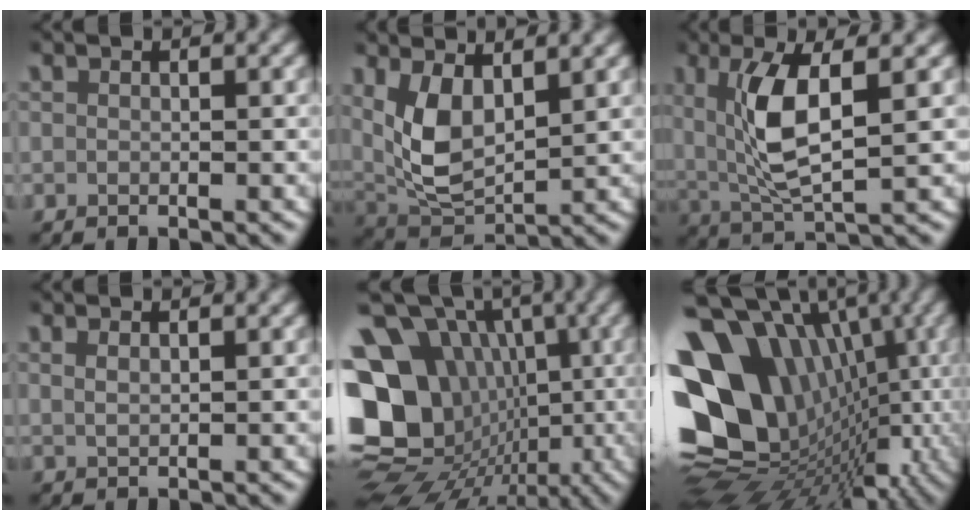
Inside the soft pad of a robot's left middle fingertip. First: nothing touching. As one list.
[{"total": 5.8, "force": [1.7, 3.5, 4.3], "torque": [-0.105, -0.009, 0.037]}, {"total": 6.3, "force": [1.6, 2.4, 5.6], "torque": [-0.131, -0.005, 0.040]}, {"total": 0.9, "force": [0.8, 0.0, 0.5], "torque": [-0.012, -0.002, 0.021]}, {"total": 19.2, "force": [-1.0, 15.4, 11.4], "torque": [-0.214, -0.046, -0.017]}, {"total": 24.4, "force": [-2.6, 18.1, 16.1], "torque": [-0.280, -0.051, -0.038]}]